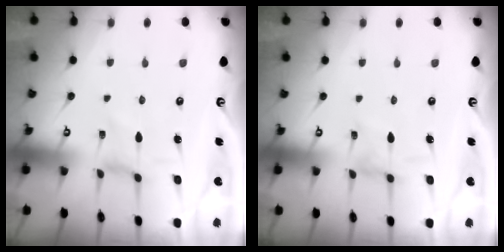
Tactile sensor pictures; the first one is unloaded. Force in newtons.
{"total": 1.8, "press": 1.7, "slide": 0.3}